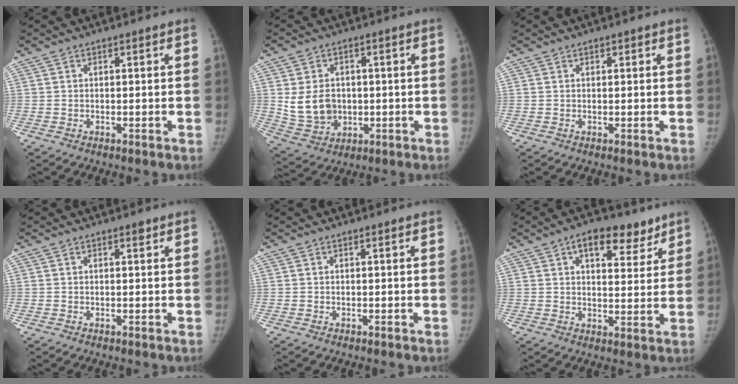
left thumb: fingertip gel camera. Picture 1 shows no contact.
{"total": 9.4, "force": [0.4, 7.7, 5.4], "torque": [-0.072, -0.005, 0.026]}
{"total": 0.9, "force": [0.5, 0.5, 0.5], "torque": [-0.001, 0.000, 0.004]}
{"total": 0.6, "force": [0.4, 0.2, 0.4], "torque": [-0.004, -0.002, 0.006]}
{"total": 0.0}
{"total": 10.2, "force": [6.1, 5.3, 6.4], "torque": [-0.056, -0.023, 0.086]}